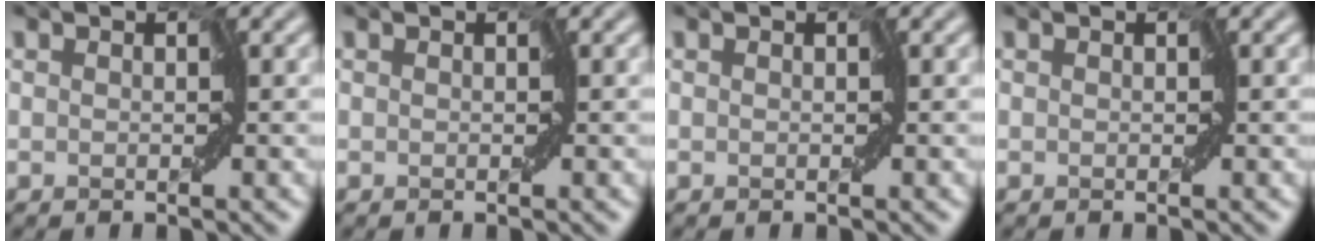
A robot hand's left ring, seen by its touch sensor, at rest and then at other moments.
{"total": 0.0}
{"total": 0.0}
{"total": 0.0}